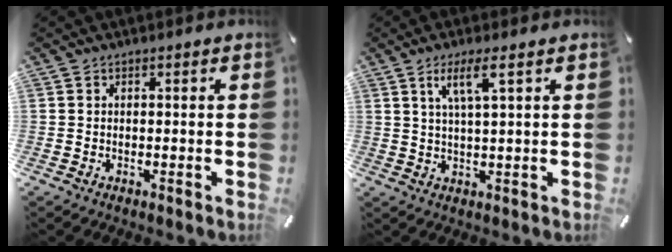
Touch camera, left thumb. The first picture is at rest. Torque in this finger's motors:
{"motor_torque": [1.12, 1.03, 0.77, -0.77, 0.30]}